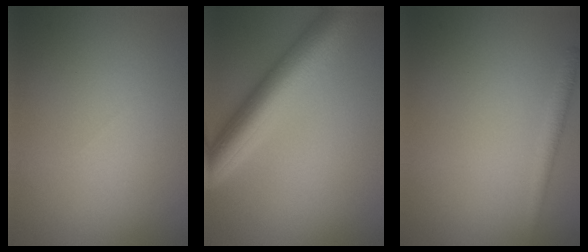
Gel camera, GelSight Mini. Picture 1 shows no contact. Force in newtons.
{"total": 7.7, "press": 7.7, "slide": 0.2}
{"total": 1.5, "press": 1.5, "slide": 0.1}